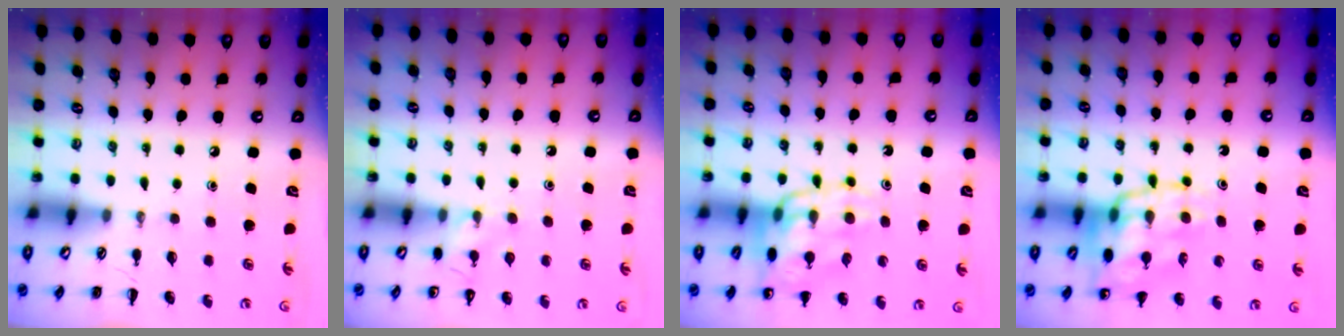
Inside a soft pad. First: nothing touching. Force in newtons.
{"total": 5.8, "press": 5.7, "slide": 1.3}
{"total": 14.4, "press": 14.1, "slide": 3.1}
{"total": 19.8, "press": 19.4, "slide": 4.1}